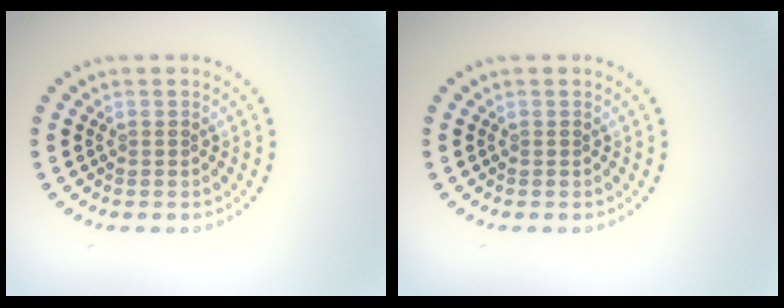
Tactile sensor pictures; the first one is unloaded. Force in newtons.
{"total": 0.0}